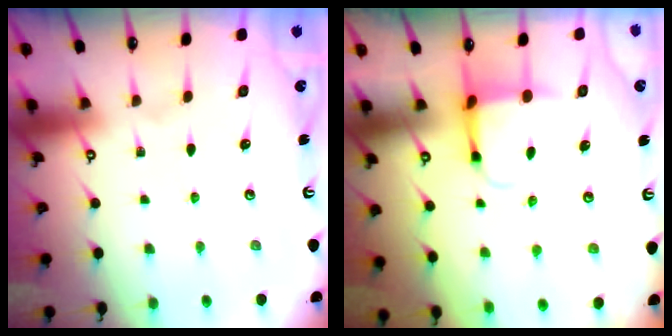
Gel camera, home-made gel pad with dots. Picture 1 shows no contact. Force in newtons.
{"total": 3.8, "press": 3.6, "slide": 1.3}